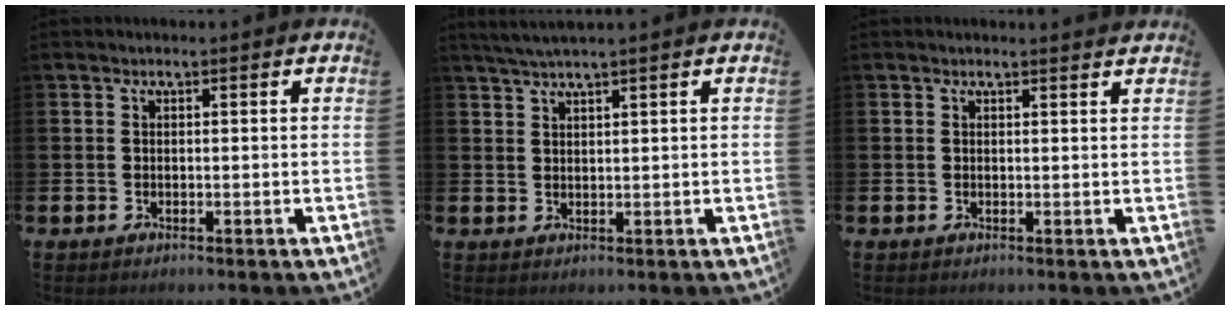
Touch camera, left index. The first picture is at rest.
{"total": 2.4, "force": [2.1, -0.3, 1.1], "torque": [-0.026, -0.001, 0.040]}
{"total": 0.8, "force": [0.8, -0.1, 0.1], "torque": [0.010, -0.006, 0.012]}